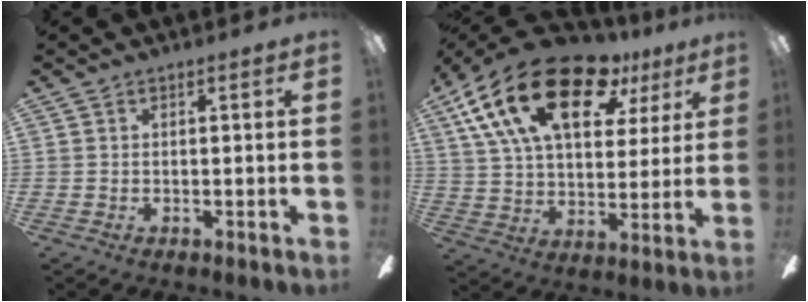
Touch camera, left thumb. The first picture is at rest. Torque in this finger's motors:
{"motor_torque": [0.50, 1.02, 1.36, -1.41, 0.59]}